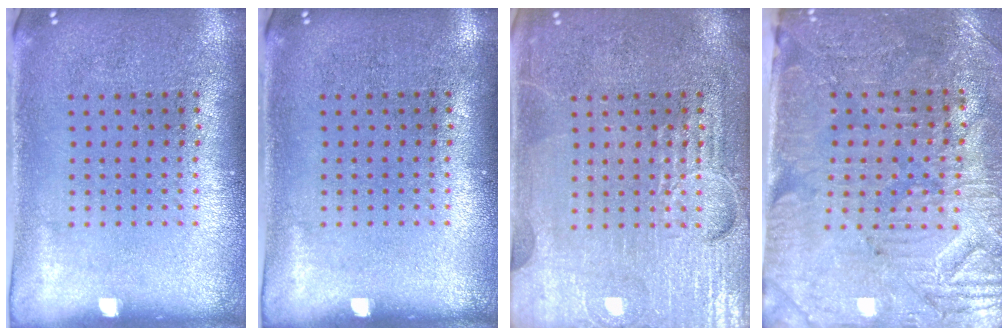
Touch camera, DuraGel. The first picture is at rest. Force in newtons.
{"total": 0.0}
{"total": 6.2, "press": 6.1, "slide": 0.8}
{"total": 3.5, "press": 3.3, "slide": 1.2}